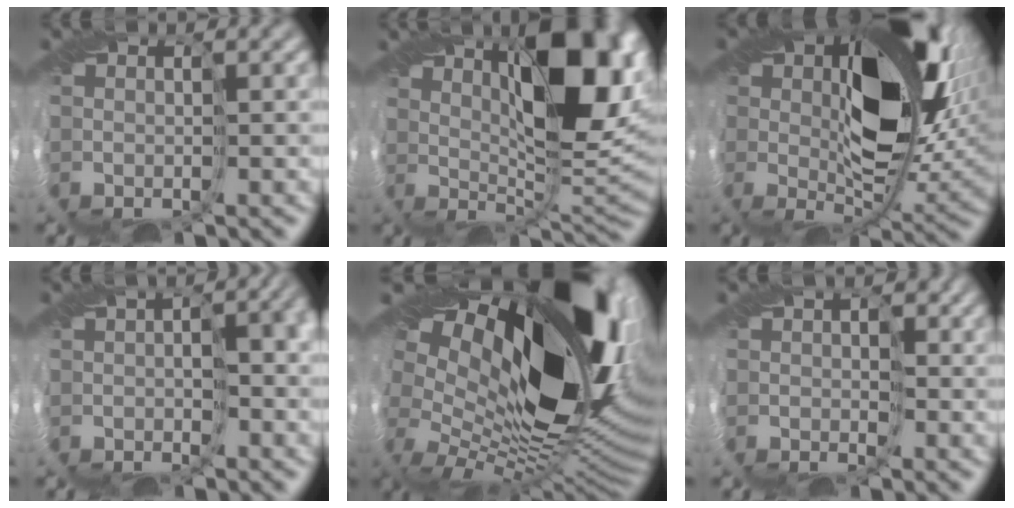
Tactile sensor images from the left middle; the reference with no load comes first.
{"total": 12.3, "force": [3.3, 4.4, 11.0], "torque": [-0.156, 0.003, 0.048]}
{"total": 14.7, "force": [2.7, 7.5, 12.3], "torque": [-0.186, -0.011, 0.047]}
{"total": 2.9, "force": [-1.4, 1.4, 2.1], "torque": [-0.025, -0.003, -0.018]}
{"total": 19.8, "force": [7.4, 10.2, 15.3], "torque": [-0.233, 0.023, 0.135]}
{"total": 1.2, "force": [-0.8, 0.8, -0.1], "torque": [0.010, -0.003, -0.021]}